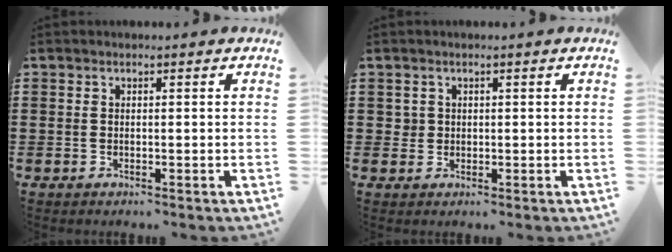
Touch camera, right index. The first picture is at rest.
{"total": 1.4, "force": [0.3, 1.3, 0.3], "torque": [-0.010, 0.007, 0.006]}